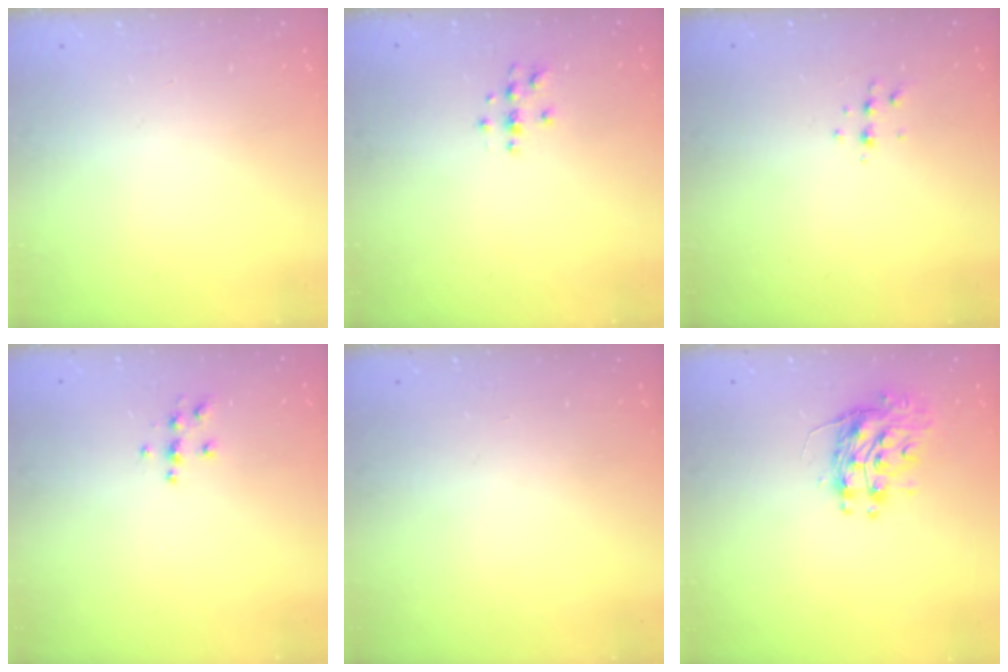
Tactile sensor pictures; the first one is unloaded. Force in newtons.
{"total": 4.0, "press": 3.9, "slide": 0.4}
{"total": 4.3, "press": 4.2, "slide": 0.6}
{"total": 5.5, "press": 5.5, "slide": 0.4}
{"total": 0.0}
{"total": 10.9, "press": 10.8, "slide": 0.8}